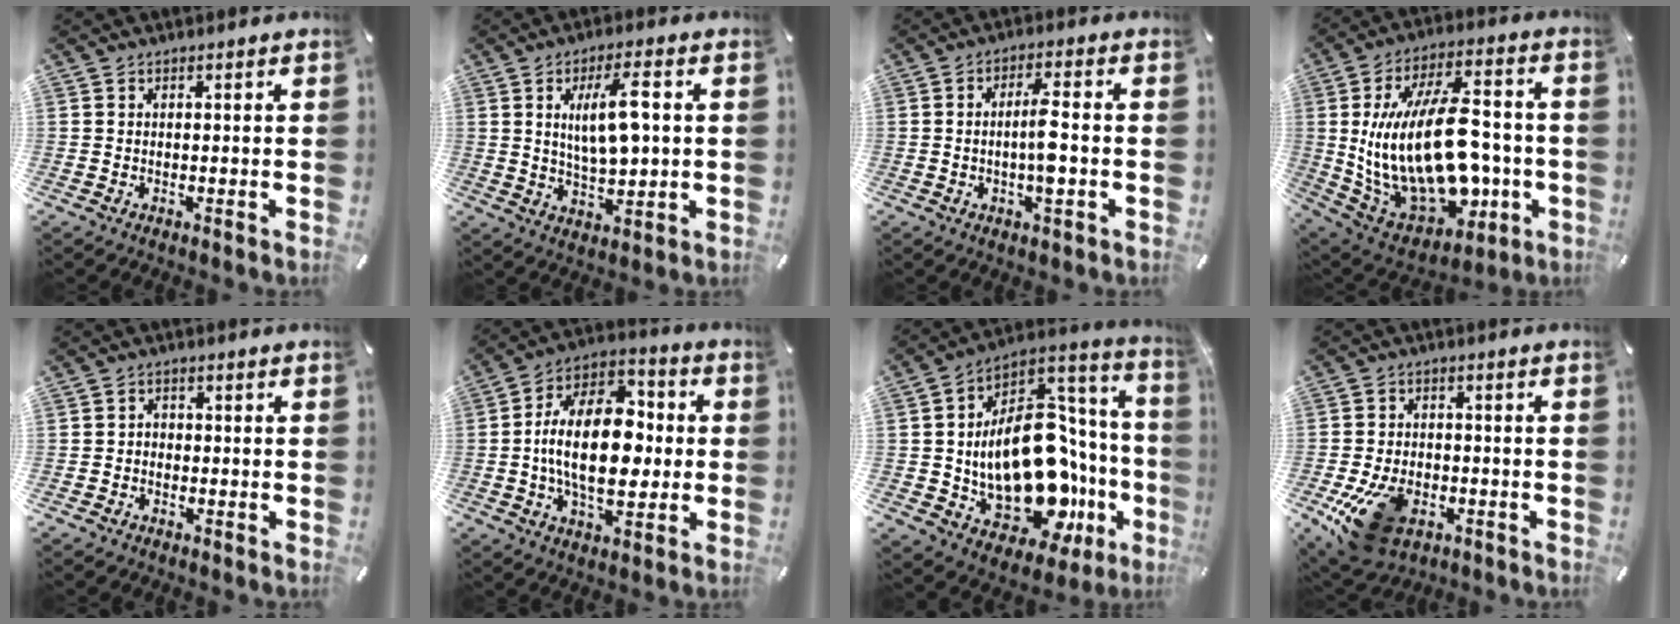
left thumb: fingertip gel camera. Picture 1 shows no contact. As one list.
[{"total": 10.5, "force": [2.2, 3.9, 9.5], "torque": [-0.171, -0.005, 0.028]}, {"total": 6.6, "force": [-0.7, 1.7, 6.3], "torque": [-0.110, 0.008, -0.014]}, {"total": 27.9, "force": [-1.1, 16.1, 22.7], "torque": [-0.466, -0.006, -0.004]}, {"total": 2.0, "force": [-1.2, 1.5, 0.6], "torque": [-0.010, 0.011, -0.027]}, {"total": 19.3, "force": [-1.1, 11.8, 15.3], "torque": [-0.282, 0.004, -0.027]}, {"total": 26.3, "force": [-5.5, 15.6, 20.4], "torque": [-0.351, -0.021, -0.071]}, {"total": 12.9, "force": [-5.4, 8.3, 8.3], "torque": [-0.159, 0.014, -0.096]}]